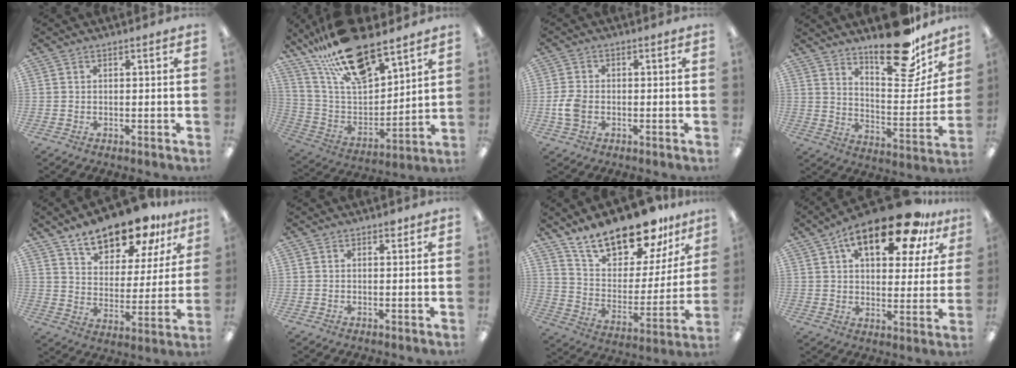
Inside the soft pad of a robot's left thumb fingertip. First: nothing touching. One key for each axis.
{"total": 21.0, "fx": 16.4, "fy": 7.0, "fz": 11.1, "tx": -0.209, "ty": -0.095, "tz": 0.289}
{"total": 5.5, "fx": -1.2, "fy": 3.8, "fz": 3.8, "tx": -0.074, "ty": 0.002, "tz": -0.024}
{"total": 20.9, "fx": 16.4, "fy": 7.2, "fz": 10.7, "tx": -0.144, "ty": -0.121, "tz": 0.273}
{"total": 16.2, "fx": 13.0, "fy": 6.5, "fz": 7.1, "tx": -0.115, "ty": -0.083, "tz": 0.228}
{"total": 1.3, "fx": 1.0, "fy": 0.7, "fz": 0.4, "tx": 0.007, "ty": -0.006, "tz": 0.015}
{"total": 20.5, "fx": 17.0, "fy": 7.5, "fz": 8.6, "tx": -0.143, "ty": -0.120, "tz": 0.297}
{"total": 19.9, "fx": 11.7, "fy": 8.4, "fz": 13.8, "tx": -0.209, "ty": -0.050, "tz": 0.189}